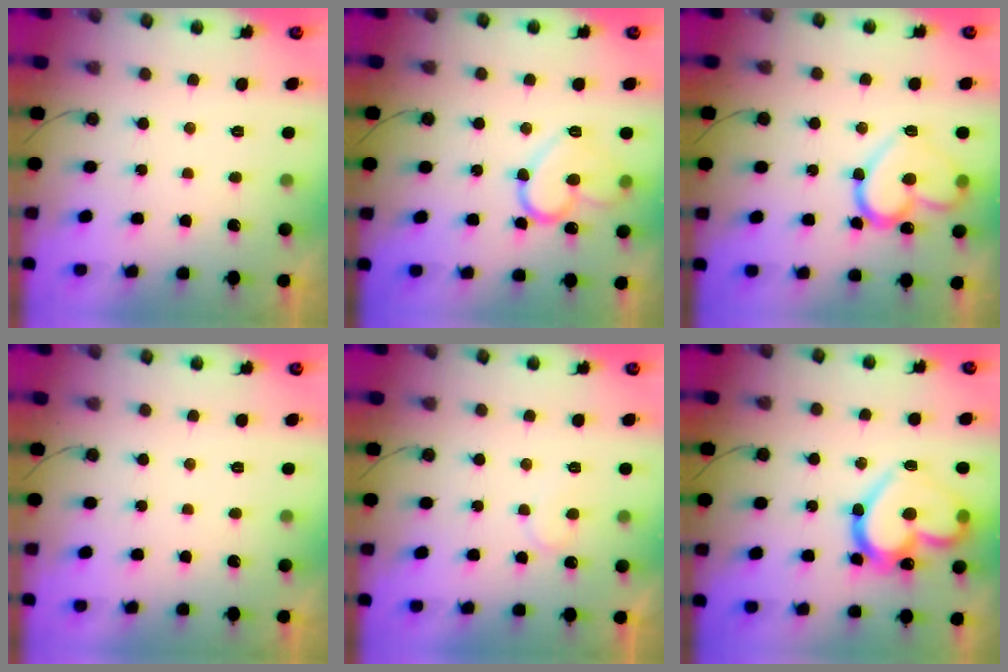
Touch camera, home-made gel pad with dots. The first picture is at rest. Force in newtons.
{"total": 14.7, "press": 14.6, "slide": 1.3}
{"total": 15.5, "press": 15.4, "slide": 1.5}
{"total": 0.0}
{"total": 7.0, "press": 6.9, "slide": 0.6}
{"total": 21.5, "press": 21.4, "slide": 2.2}